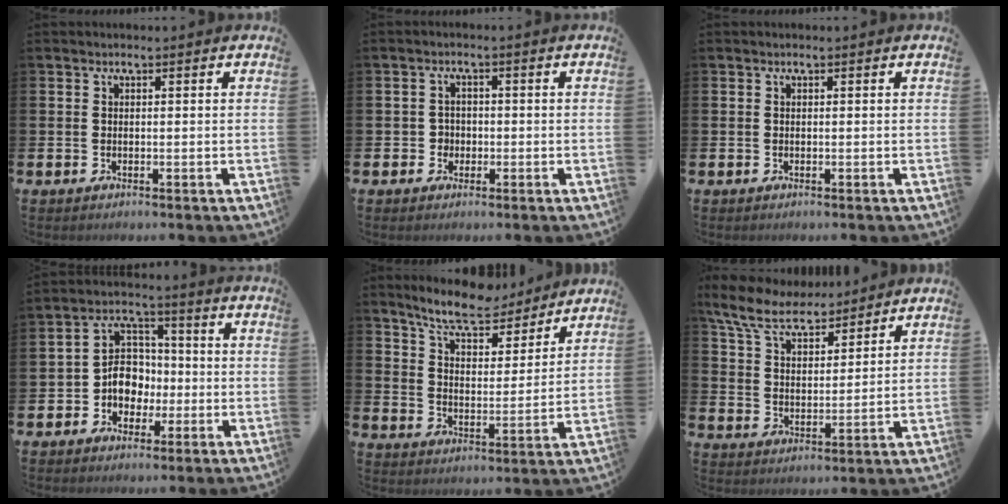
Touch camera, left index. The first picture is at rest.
{"total": 2.0, "force": [-0.5, 1.9, 0.2], "torque": [-0.007, 0.006, -0.016]}
{"total": 0.0}
{"total": 6.1, "force": [-1.0, 5.4, 2.7], "torque": [-0.059, 0.010, -0.023]}
{"total": 8.7, "force": [8.1, 1.8, 2.8], "torque": [-0.074, -0.052, 0.142]}
{"total": 8.1, "force": [7.3, 2.4, 2.5], "torque": [-0.083, -0.036, 0.133]}